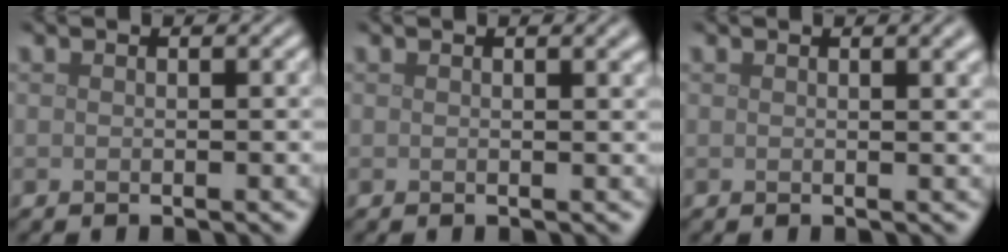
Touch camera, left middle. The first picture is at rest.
{"total": 1.5, "force": [0.8, 0.5, 1.1], "torque": [-0.006, 0.006, 0.011]}
{"total": 2.5, "force": [1.3, 0.9, 1.9], "torque": [-0.008, 0.007, 0.014]}